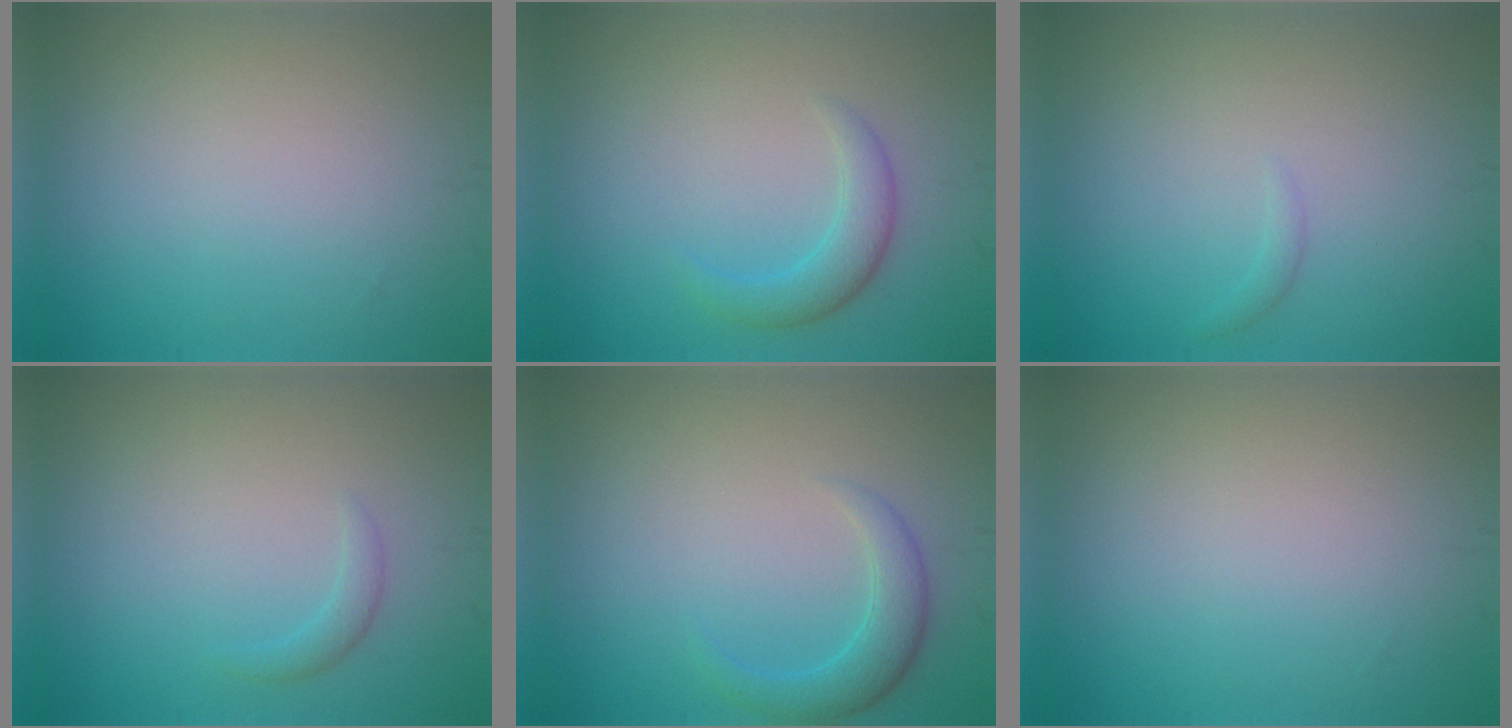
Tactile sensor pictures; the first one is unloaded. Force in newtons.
{"total": 2.5, "press": 2.5, "slide": 0.0}
{"total": 0.6, "press": 0.6, "slide": 0.1}
{"total": 1.0, "press": 1.0, "slide": 0.0}
{"total": 2.7, "press": 2.7, "slide": 0.1}
{"total": 0.0}